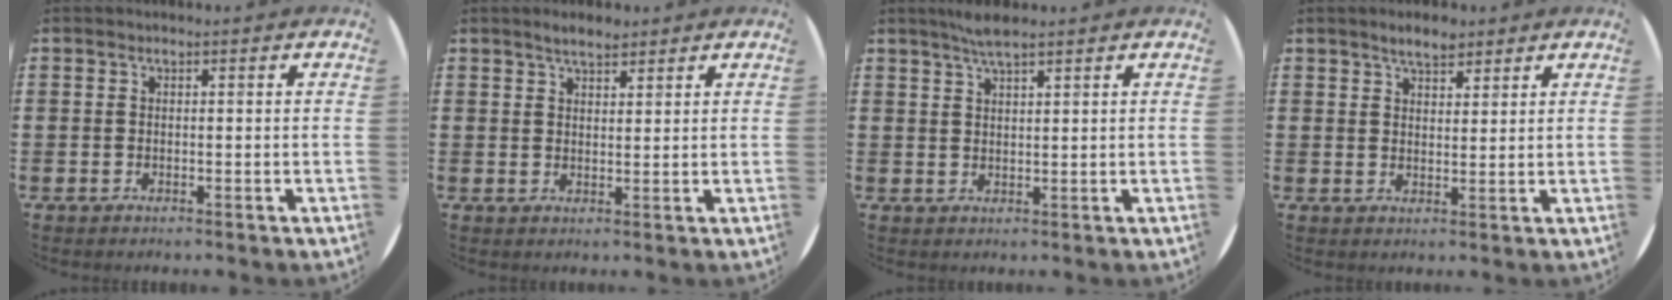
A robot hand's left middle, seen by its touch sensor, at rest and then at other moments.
{"total": 2.7, "force": [2.4, 0.8, 1.0], "torque": [-0.023, 0.005, 0.044]}
{"total": 3.1, "force": [2.6, 0.3, 1.7], "torque": [-0.036, 0.004, 0.048]}
{"total": 3.5, "force": [3.0, 1.3, 1.3], "torque": [-0.022, -0.001, 0.053]}